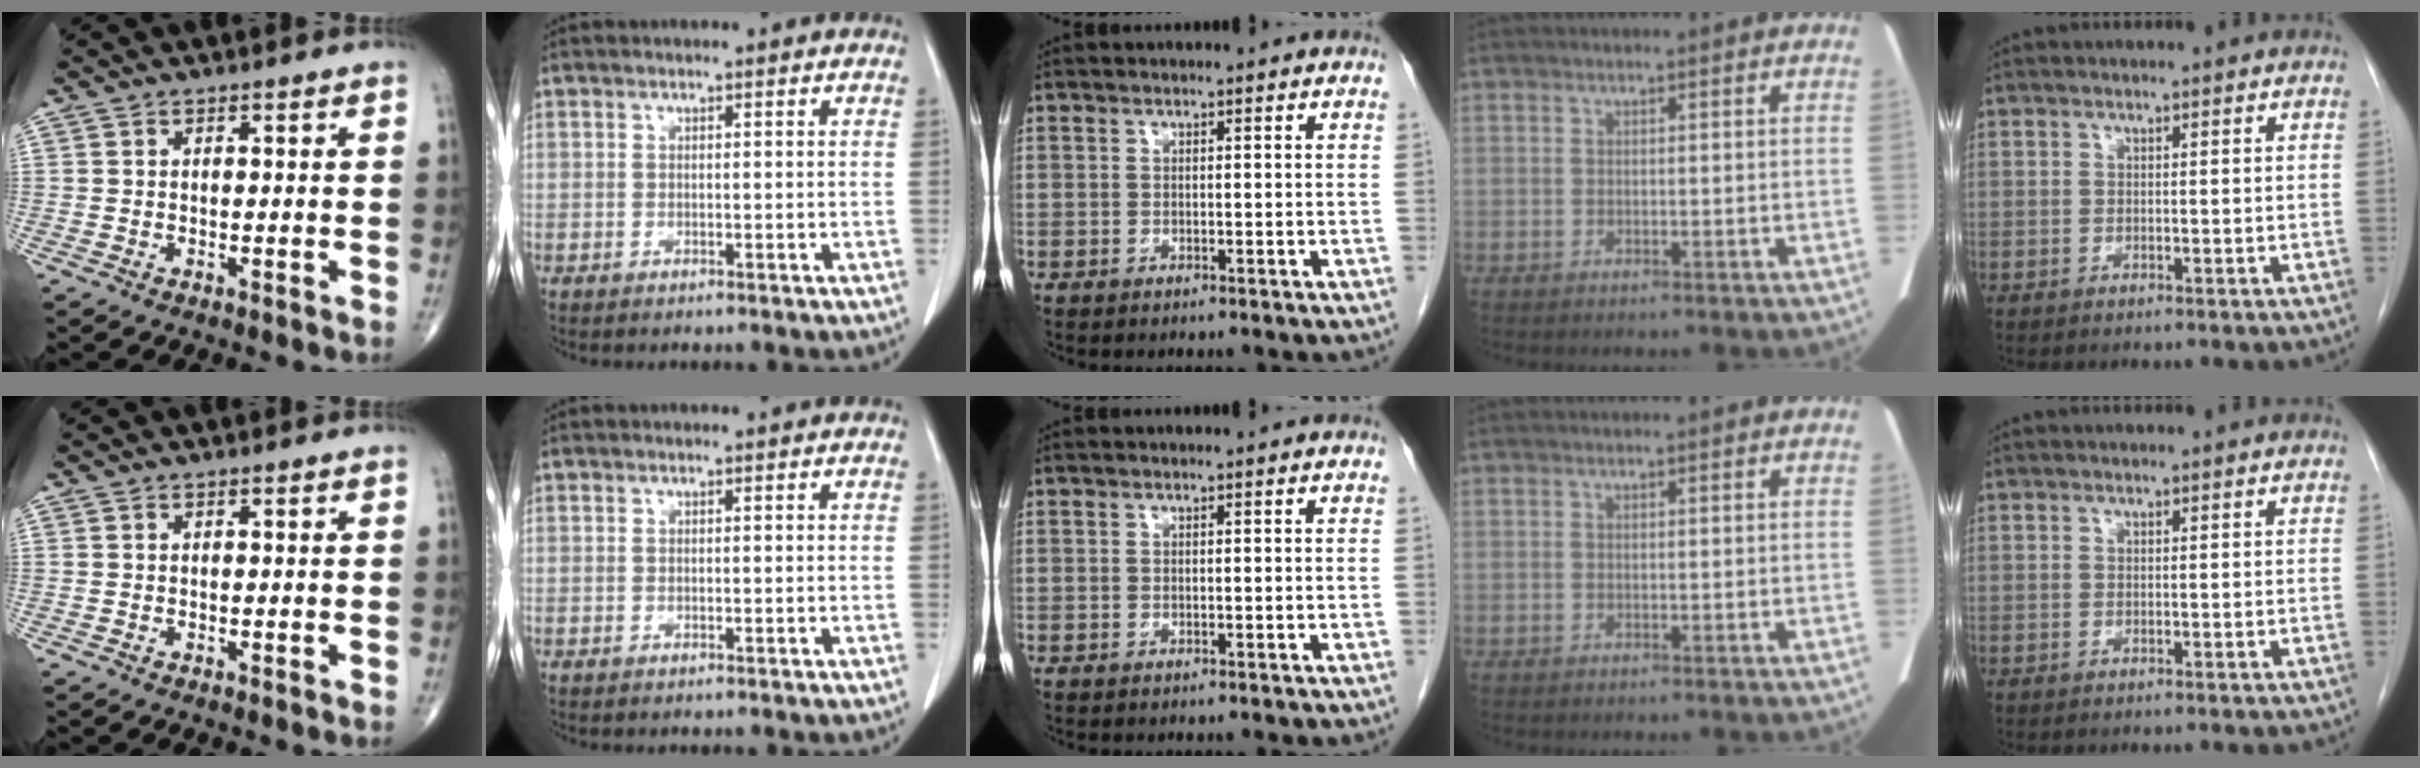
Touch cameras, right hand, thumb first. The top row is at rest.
{}